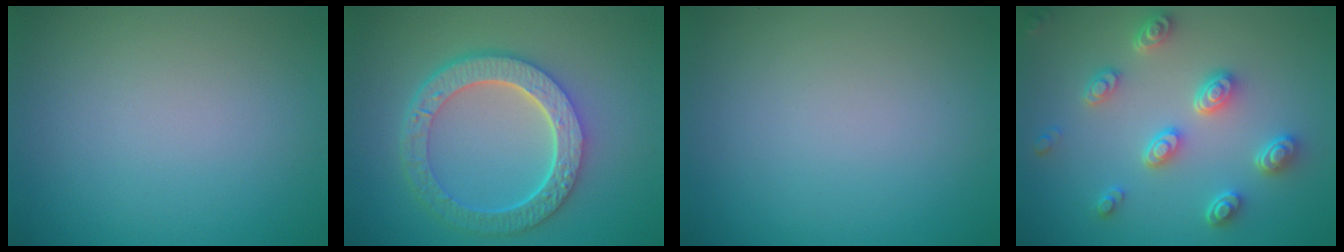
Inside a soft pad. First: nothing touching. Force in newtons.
{"total": 6.4, "press": 4.9, "slide": 4.1}
{"total": 0.0}
{"total": 4.4, "press": 3.6, "slide": 2.5}